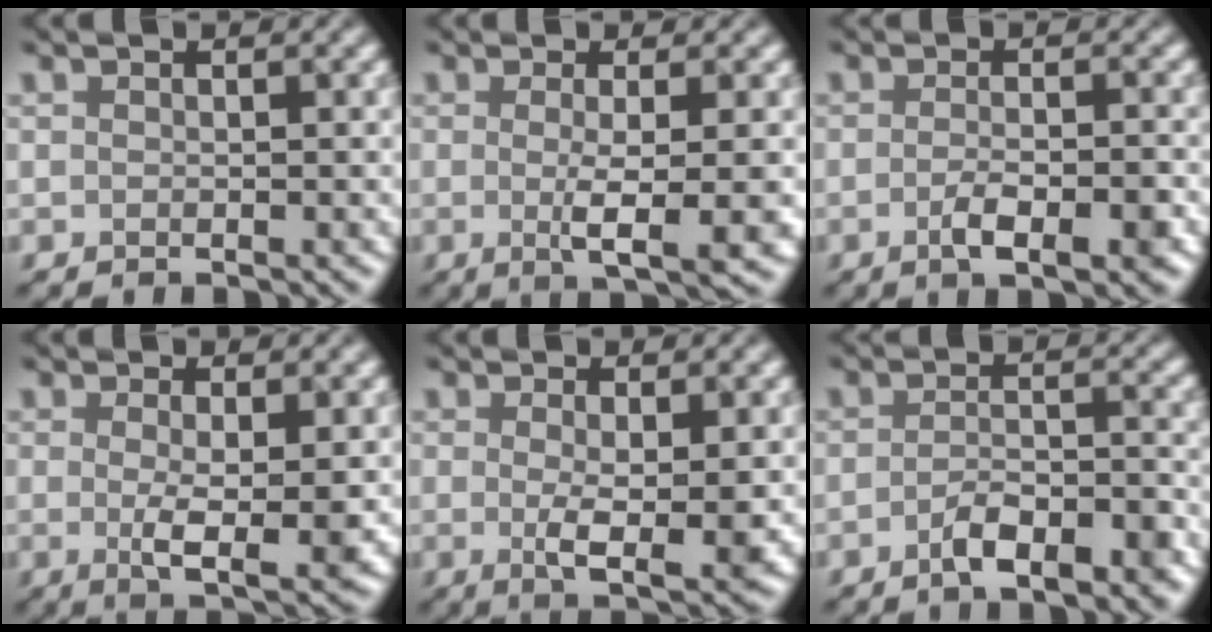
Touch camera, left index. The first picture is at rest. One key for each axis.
{"total": 4.5, "fx": -0.5, "fy": 0.9, "fz": 4.4, "tx": -0.073, "ty": -0.007, "tz": -0.008}
{"total": 3.9, "fx": -1.5, "fy": 1.1, "fz": 3.4, "tx": -0.062, "ty": -0.005, "tz": -0.025}
{"total": 4.2, "fx": -0.1, "fy": 0.9, "fz": 4.1, "tx": -0.070, "ty": -0.012, "tz": 0.002}
{"total": 4.1, "fx": 0.0, "fy": 0.9, "fz": 4.0, "tx": -0.068, "ty": -0.013, "tz": 0.004}
{"total": 4.4, "fx": -2.4, "fy": 1.5, "fz": 3.3, "tx": -0.057, "ty": 0.002, "tz": -0.042}